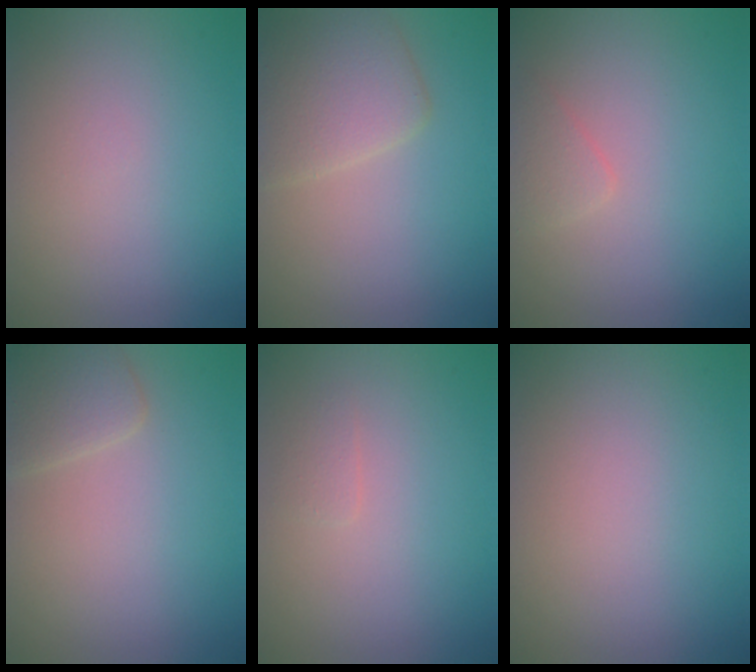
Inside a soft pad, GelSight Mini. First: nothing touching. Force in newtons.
{"total": 3.8, "press": 3.8, "slide": 0.4}
{"total": 1.2, "press": 1.2, "slide": 0.1}
{"total": 2.3, "press": 2.3, "slide": 0.1}
{"total": 0.8, "press": 0.8, "slide": 0.1}
{"total": 0.0}